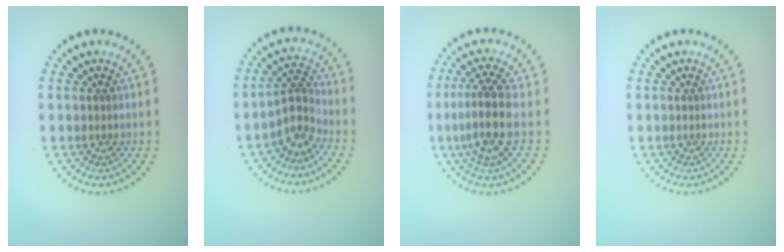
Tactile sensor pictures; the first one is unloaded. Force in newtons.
{"total": 2.5, "press": 1.7, "slide": 1.9}
{"total": 3.9, "press": 3.2, "slide": 2.3}
{"total": 0.0}